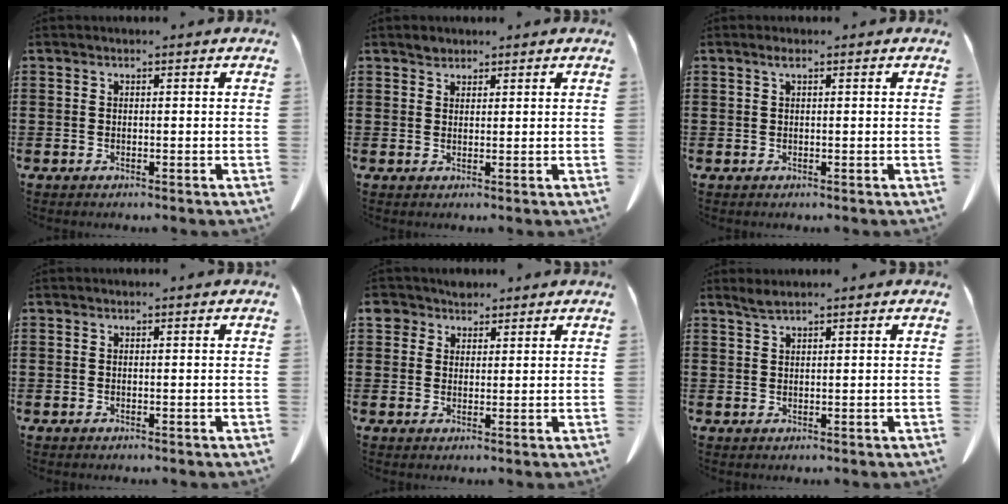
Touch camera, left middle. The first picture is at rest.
{"total": 1.3, "force": [1.1, 0.6, 0.0], "torque": [-0.003, 0.002, 0.022]}
{"total": 0.9, "force": [0.4, 0.1, 0.8], "torque": [-0.018, 0.002, 0.007]}
{"total": 0.0}
{"total": 3.5, "force": [2.5, 2.4, 0.6], "torque": [-0.017, 0.009, 0.045]}
{"total": 1.6, "force": [1.3, 0.1, 0.9], "torque": [-0.020, -0.001, 0.024]}